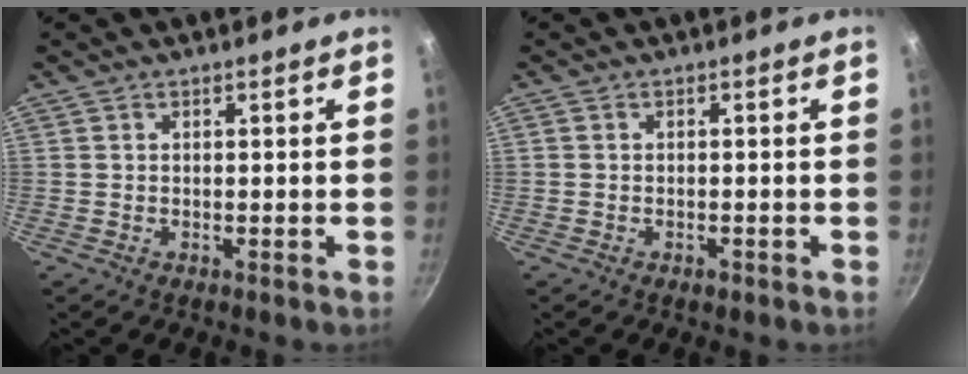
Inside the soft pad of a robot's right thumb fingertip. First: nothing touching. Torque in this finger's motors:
{"motor_torque": [-0.33, -0.05, -0.48, 0.35, 0.02]}